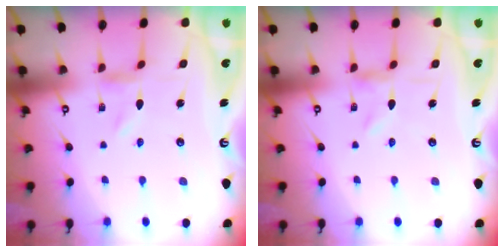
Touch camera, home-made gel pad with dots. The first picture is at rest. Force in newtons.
{"total": 1.0, "press": 1.0, "slide": 0.2}